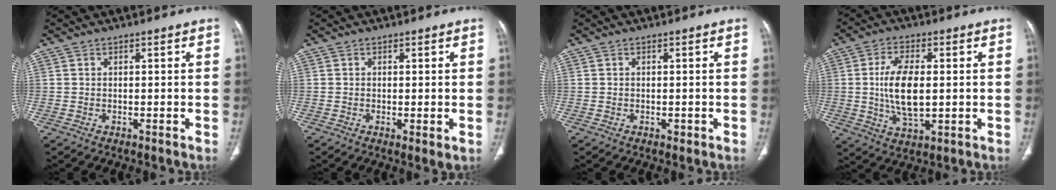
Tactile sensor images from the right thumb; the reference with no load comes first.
{"total": 1.8, "force": [-0.2, 0.5, 1.7], "torque": [-0.034, -0.008, -0.003]}
{"total": 0.6, "force": [-0.2, 0.4, 0.3], "torque": [-0.003, 0.001, -0.001]}
{"total": 10.7, "force": [0.3, 5.2, 9.4], "torque": [-0.178, -0.006, 0.012]}